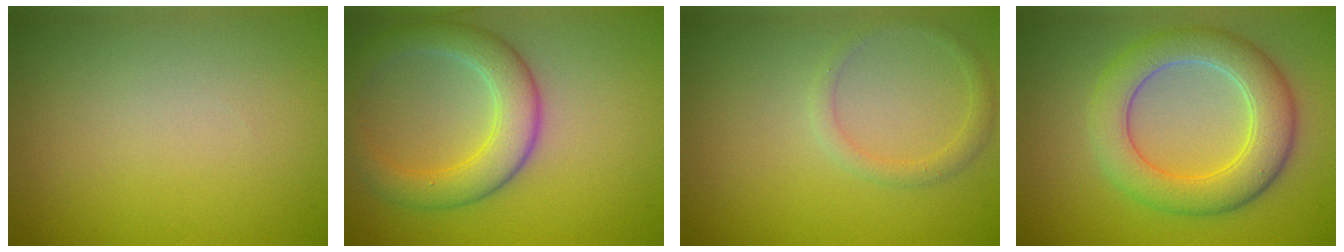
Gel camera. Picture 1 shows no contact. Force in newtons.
{"total": 5.0, "press": 5.0, "slide": 0.1}
{"total": 1.5, "press": 1.5, "slide": 0.1}
{"total": 6.1, "press": 6.1, "slide": 0.5}